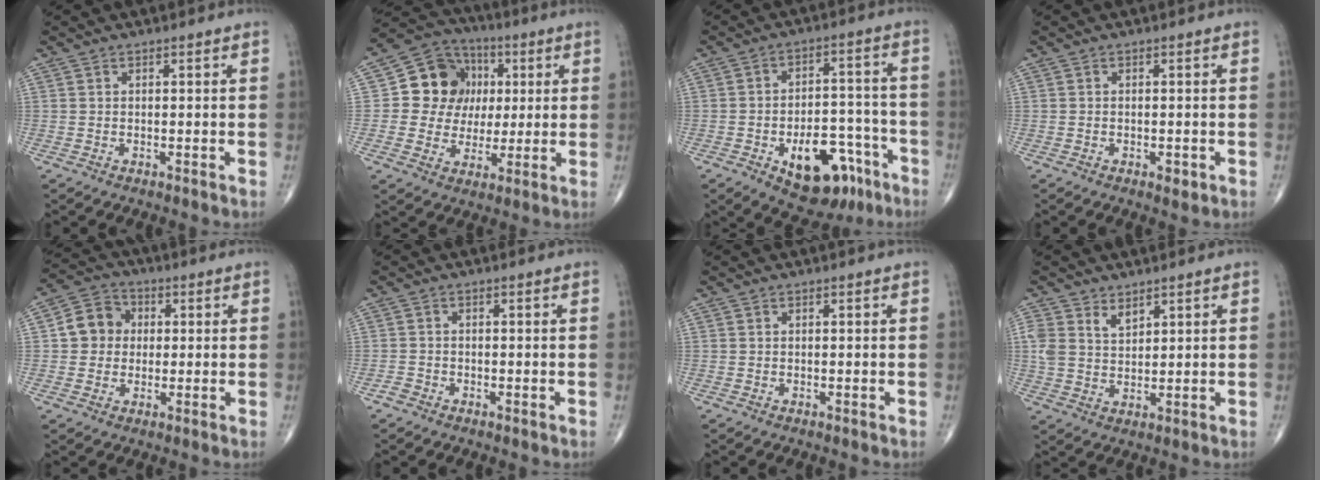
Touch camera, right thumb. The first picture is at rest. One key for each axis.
{"total": 13.4, "fx": 2.2, "fy": 12.0, "fz": 5.7, "tx": -0.046, "ty": 0.010, "tz": 0.036}
{"total": 15.6, "fx": -7.7, "fy": 8.5, "fz": 10.5, "tx": -0.119, "ty": 0.054, "tz": -0.099}
{"total": 1.7, "fx": -0.7, "fy": 0.8, "fz": 1.3, "tx": -0.019, "ty": -0.001, "tz": -0.008}
{"total": 7.7, "fx": 0.7, "fy": 6.9, "fz": 3.1, "tx": -0.028, "ty": 0.014, "tz": -0.001}
{"total": 1.2, "fx": -0.9, "fy": 0.7, "fz": 0.2, "tx": -0.006, "ty": 0.001, "tz": -0.024}
{"total": 0.0}
{"total": 5.1, "fx": 3.0, "fy": 3.1, "fz": 2.6, "tx": -0.035, "ty": -0.017, "tz": 0.065}